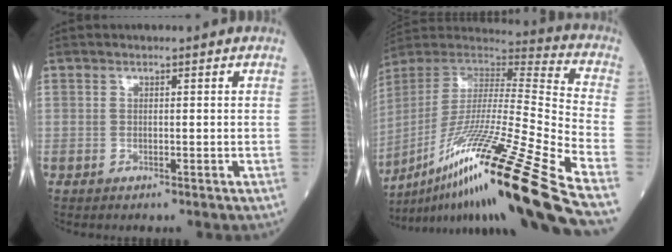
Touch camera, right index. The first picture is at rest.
{"total": 32.1, "force": [-20.5, -1.0, 24.6], "torque": [-0.398, -0.042, -0.365]}